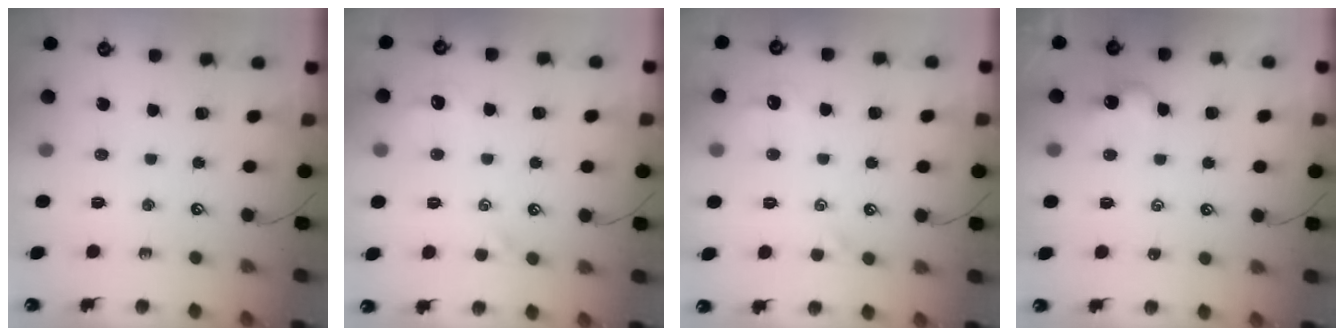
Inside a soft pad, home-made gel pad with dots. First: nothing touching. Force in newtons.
{"total": 0.9, "press": 0.6, "slide": 0.7}
{"total": 0.9, "press": 0.6, "slide": 0.7}
{"total": 2.1, "press": 2.1, "slide": 0.5}